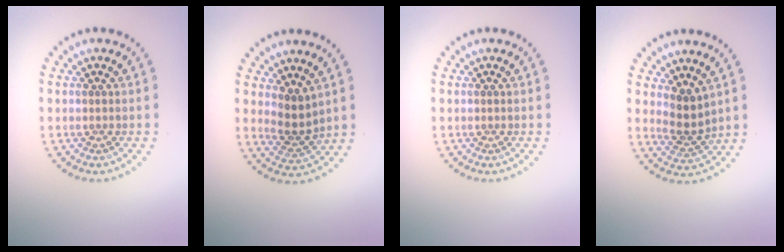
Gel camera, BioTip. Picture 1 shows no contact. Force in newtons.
{"total": 2.7, "press": 2.1, "slide": 1.6}
{"total": 0.0}
{"total": 2.6, "press": 1.9, "slide": 1.7}